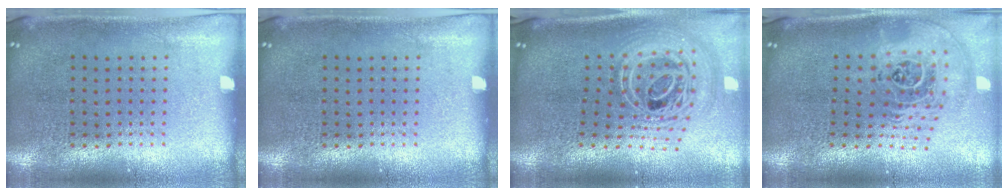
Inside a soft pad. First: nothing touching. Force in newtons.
{"total": 0.0}
{"total": 3.0, "press": 2.1, "slide": 2.1}
{"total": 2.5, "press": 1.8, "slide": 1.8}